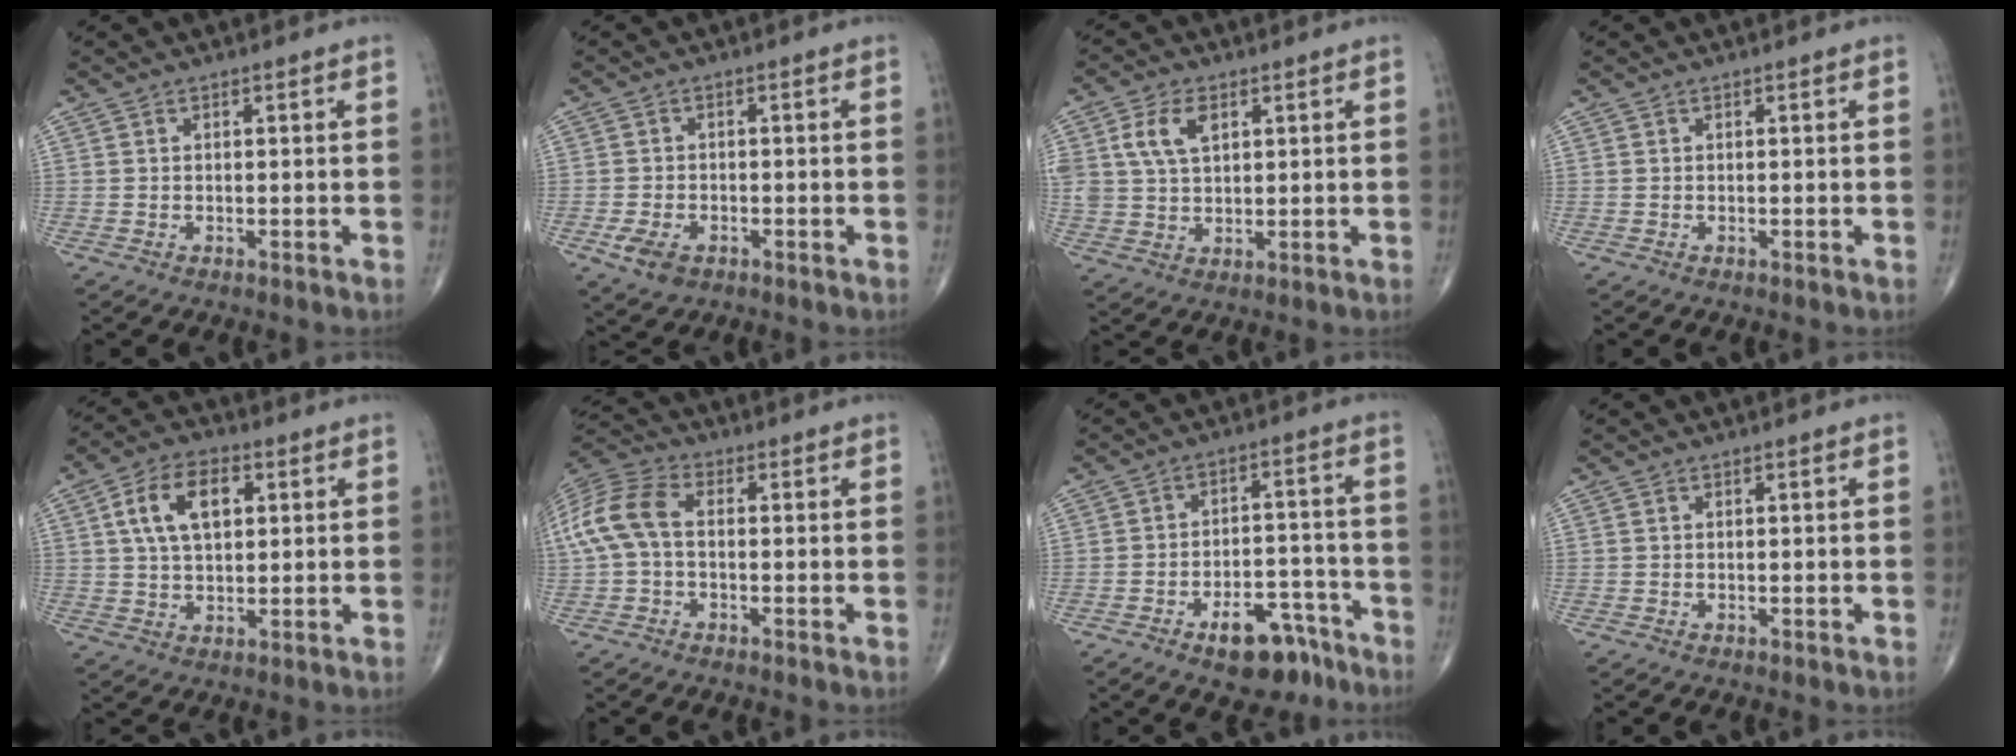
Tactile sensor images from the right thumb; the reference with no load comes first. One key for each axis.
{"total": 4.5, "fx": -2.0, "fy": 2.9, "fz": 2.8, "tx": -0.057, "ty": 0.001, "tz": -0.032}
{"total": 7.7, "fx": 2.8, "fy": 4.6, "fz": 5.4, "tx": -0.105, "ty": -0.003, "tz": 0.056}
{"total": 0.0}
{"total": 10.4, "fx": 2.9, "fy": 6.0, "fz": 8.0, "tx": -0.134, "ty": 0.006, "tz": 0.050}
{"total": 10.8, "fx": 0.0, "fy": 6.5, "fz": 8.6, "tx": -0.193, "ty": 0.030, "tz": -0.006}
{"total": 10.3, "fx": -6.6, "fy": 5.2, "fz": 6.0, "tx": -0.060, "ty": 0.057, "tz": -0.093}
{"total": 0.0}